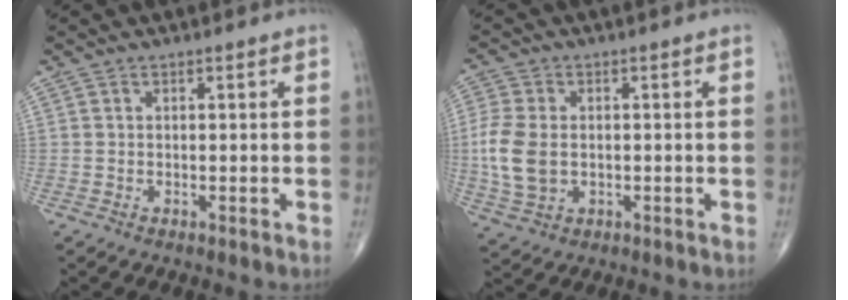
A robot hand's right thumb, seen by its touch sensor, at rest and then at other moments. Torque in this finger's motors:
{"motor_torque": [-0.17, 0.56, 0.85, 0.20, 0.02]}